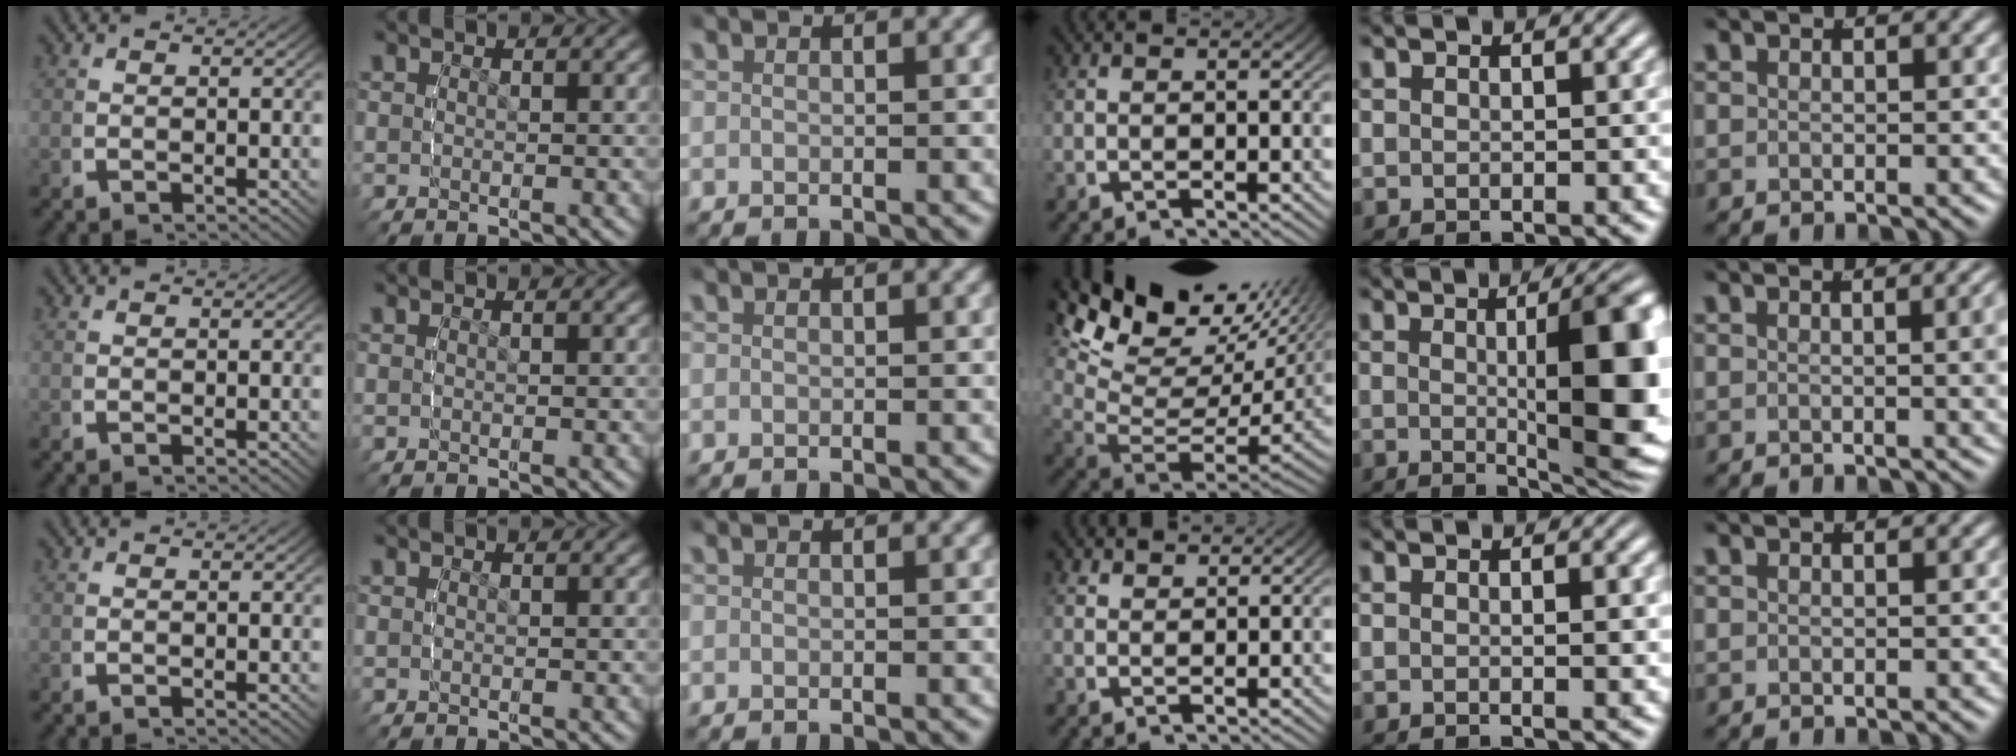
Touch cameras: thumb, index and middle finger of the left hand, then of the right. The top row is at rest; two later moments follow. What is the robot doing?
{"motion": "lift_and_place", "object": "screwdriver"}